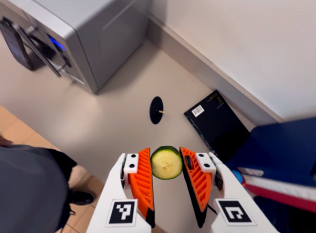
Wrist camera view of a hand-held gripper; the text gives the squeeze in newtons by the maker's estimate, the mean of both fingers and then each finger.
{"total": 6.9, "left": 6.8, "right": 7.0}